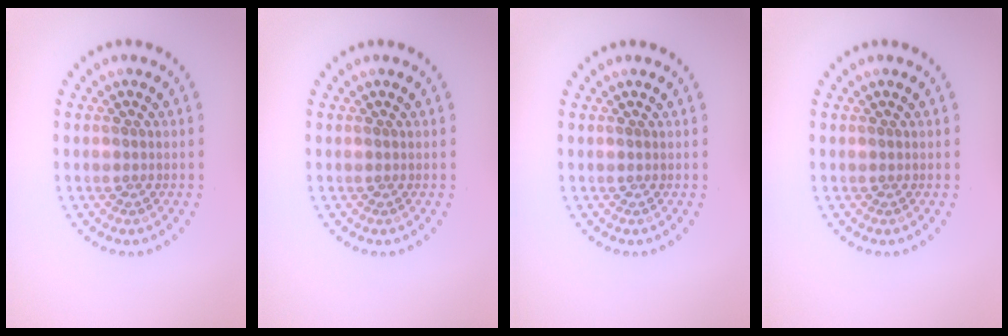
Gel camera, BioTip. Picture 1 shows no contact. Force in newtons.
{"total": 0.0}
{"total": 0.0}
{"total": 0.0}